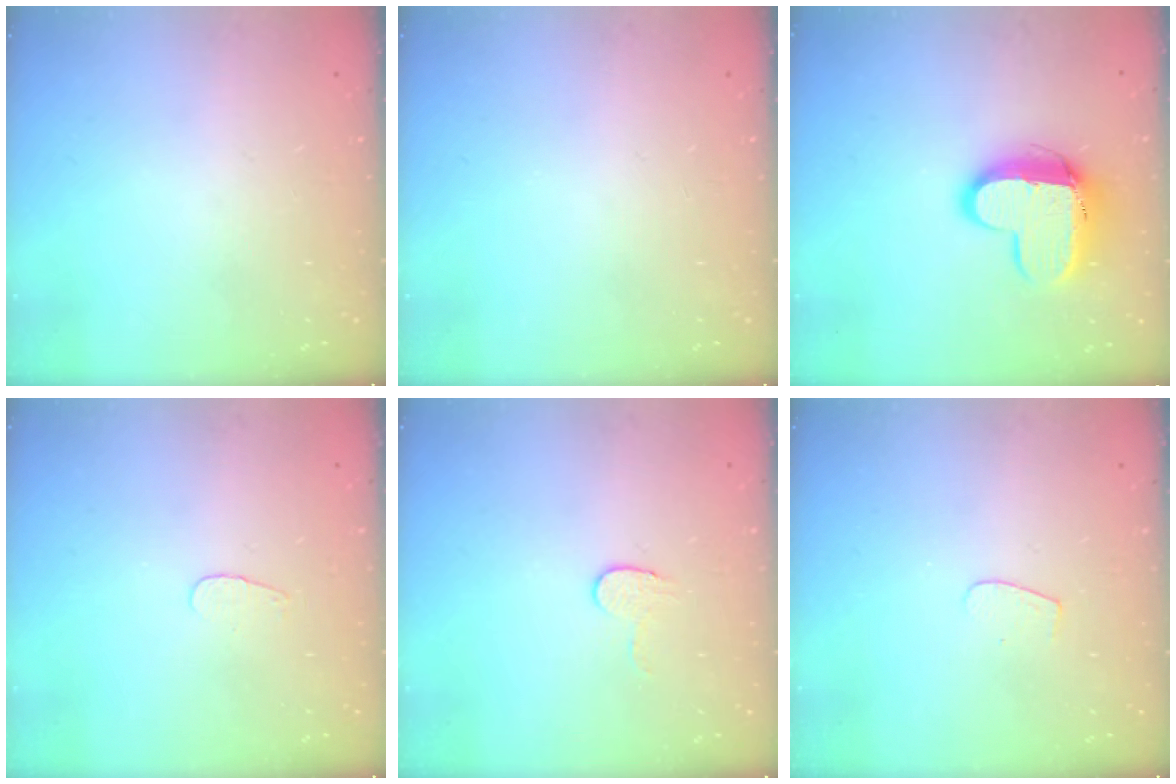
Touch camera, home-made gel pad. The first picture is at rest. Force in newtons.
{"total": 0.0}
{"total": 12.0, "press": 11.9, "slide": 1.1}
{"total": 3.1, "press": 3.1, "slide": 0.4}
{"total": 6.2, "press": 6.2, "slide": 0.5}
{"total": 4.0, "press": 4.0, "slide": 0.4}